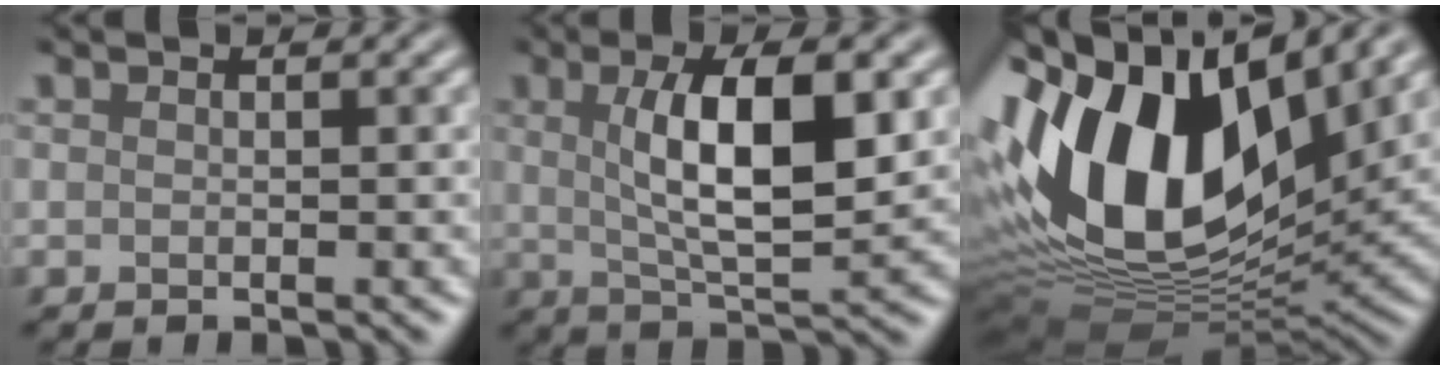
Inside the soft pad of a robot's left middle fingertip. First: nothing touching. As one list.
[{"total": 7.9, "force": [1.7, 2.2, 7.4], "torque": [-0.118, 0.004, 0.041]}, {"total": 15.8, "force": [3.8, 8.9, 12.5], "torque": [-0.262, 0.018, 0.067]}]